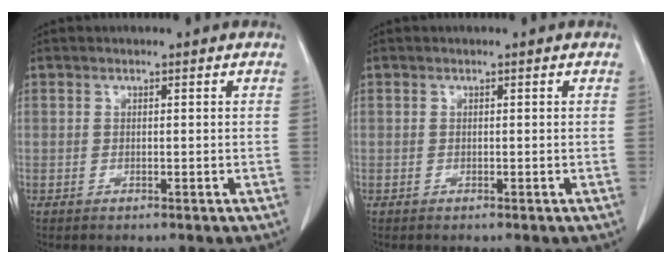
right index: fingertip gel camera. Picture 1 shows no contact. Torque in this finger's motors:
{"motor_torque": [-0.02, 0.03, -0.02, 0.01]}